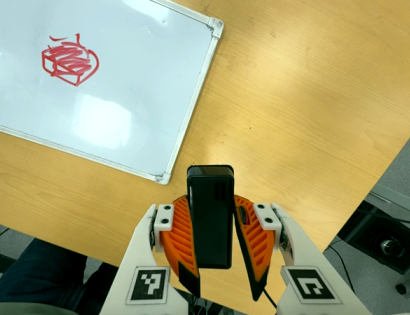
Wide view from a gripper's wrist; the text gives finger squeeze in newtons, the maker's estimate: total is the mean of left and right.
{"total": 10.0, "left": 8.2, "right": 11.8}